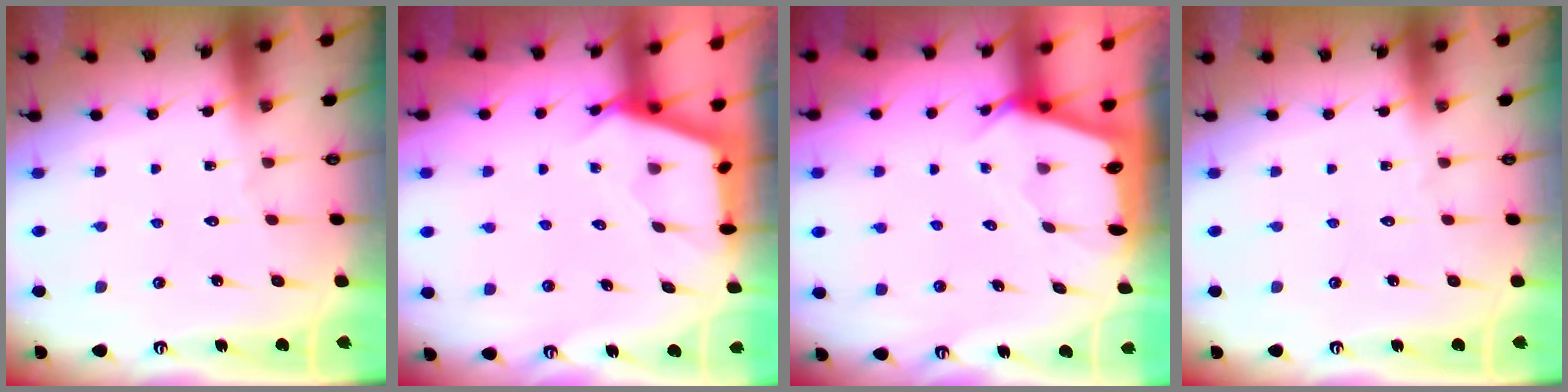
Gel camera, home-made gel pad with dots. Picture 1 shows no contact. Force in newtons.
{"total": 2.7, "press": 2.7, "slide": 0.4}
{"total": 2.5, "press": 2.5, "slide": 0.3}
{"total": 0.0}